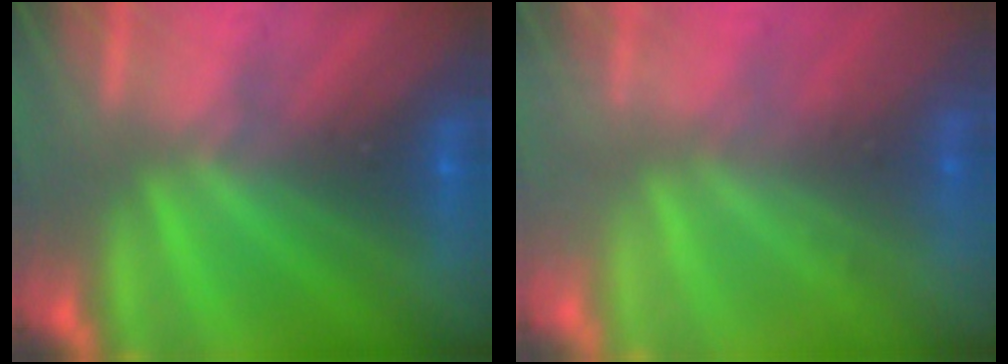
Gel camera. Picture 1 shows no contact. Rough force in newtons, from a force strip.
{"total": 2.2}